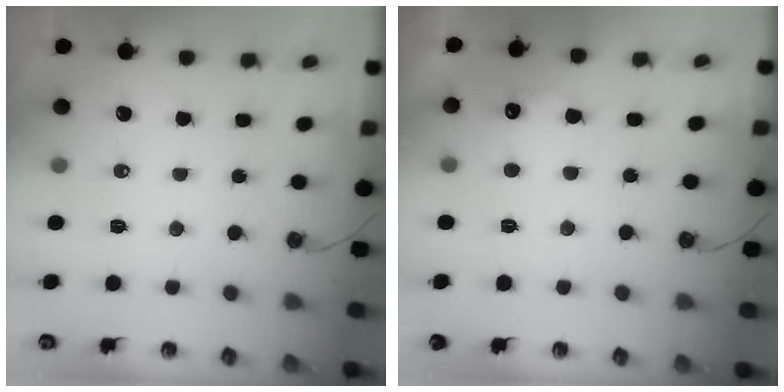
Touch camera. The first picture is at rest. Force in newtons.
{"total": 6.5, "press": 6.4, "slide": 1.4}